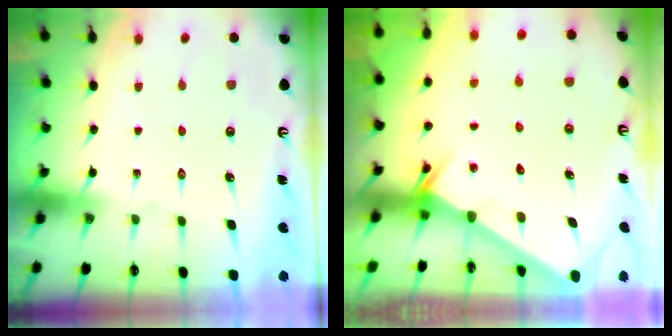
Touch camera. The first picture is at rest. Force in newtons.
{"total": 2.6, "press": 2.6, "slide": 0.0}